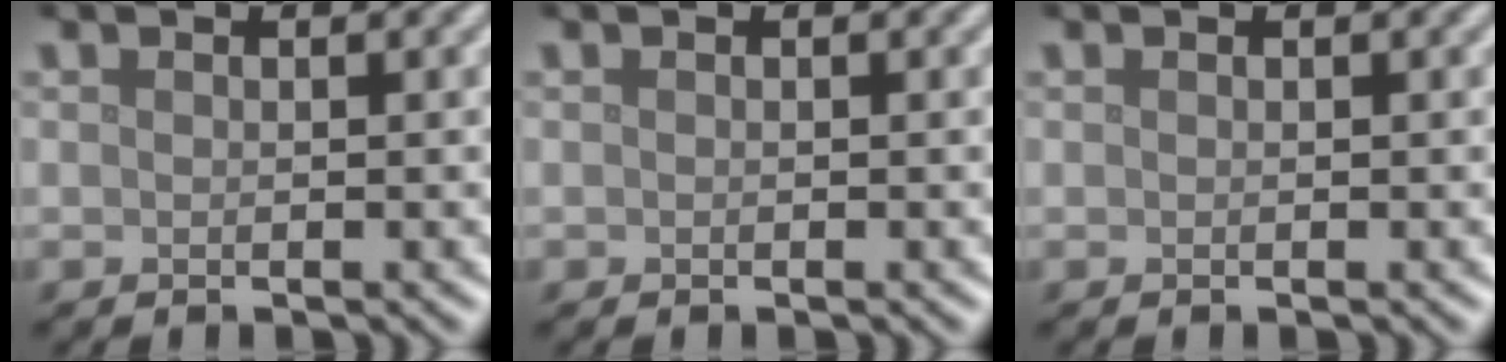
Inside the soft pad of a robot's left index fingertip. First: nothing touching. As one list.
[{"total": 0.0}, {"total": 0.0}]